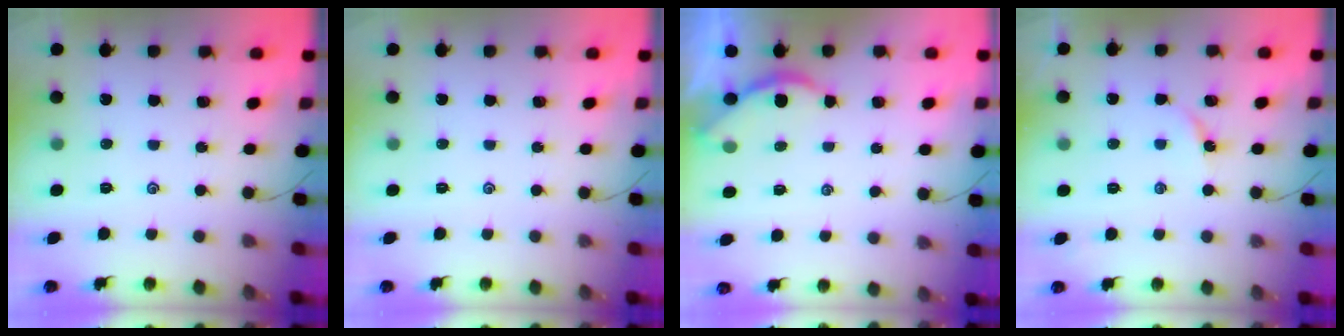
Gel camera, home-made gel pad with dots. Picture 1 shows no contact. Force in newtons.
{"total": 0.0}
{"total": 2.3, "press": 2.3, "slide": 0.2}
{"total": 2.9, "press": 2.9, "slide": 0.3}